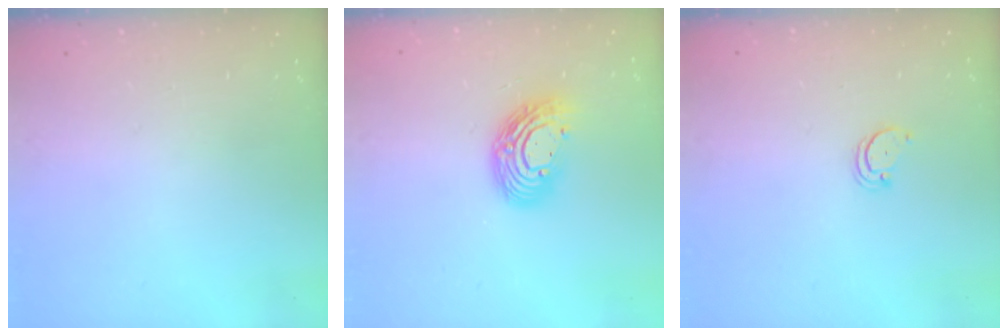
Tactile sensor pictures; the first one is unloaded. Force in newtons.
{"total": 12.8, "press": 12.8, "slide": 1.1}
{"total": 2.5, "press": 2.5, "slide": 0.3}